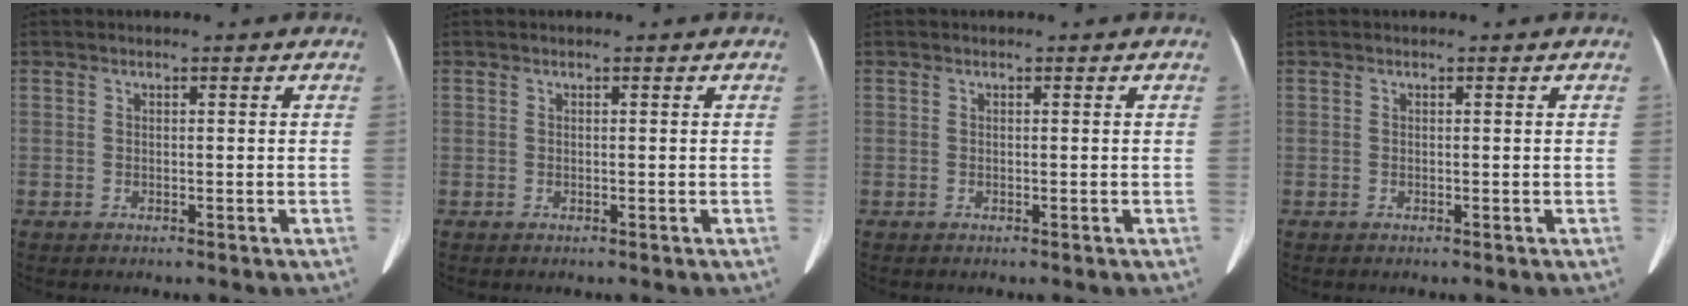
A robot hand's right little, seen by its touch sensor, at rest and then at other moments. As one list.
[{"total": 0.0}, {"total": 0.0}, {"total": 0.0}]